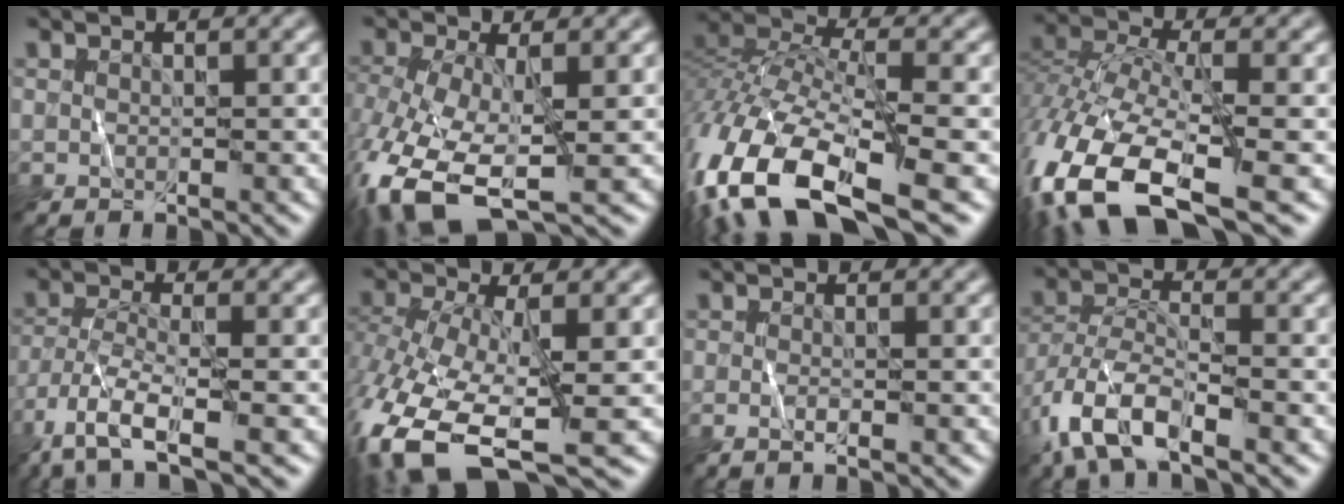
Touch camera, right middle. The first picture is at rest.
{"total": 10.0, "force": [-4.3, 4.4, 7.8], "torque": [-0.186, -0.024, -0.080]}
{"total": 16.2, "force": [-8.9, 6.7, 11.7], "torque": [-0.286, -0.017, -0.157]}
{"total": 14.7, "force": [-8.1, 6.5, 10.5], "torque": [-0.257, -0.031, -0.137]}
{"total": 6.5, "force": [-4.1, 1.7, 4.7], "torque": [-0.097, -0.007, -0.084]}
{"total": 13.2, "force": [-5.7, 5.6, 10.5], "torque": [-0.245, -0.030, -0.090]}
{"total": 1.2, "force": [-0.4, 0.3, 1.1], "torque": [-0.019, -0.008, -0.007]}
{"total": 8.0, "force": [-4.7, 3.1, 5.7], "torque": [-0.122, -0.010, -0.094]}